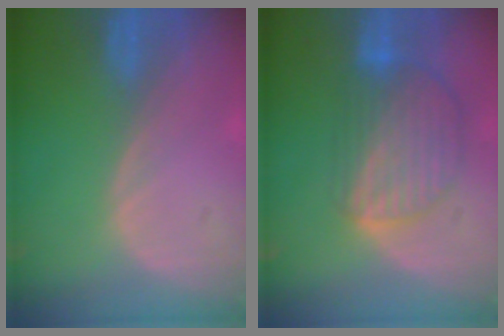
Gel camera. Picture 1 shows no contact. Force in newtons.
{"total": 8.9, "press": 7.8, "slide": 4.4}